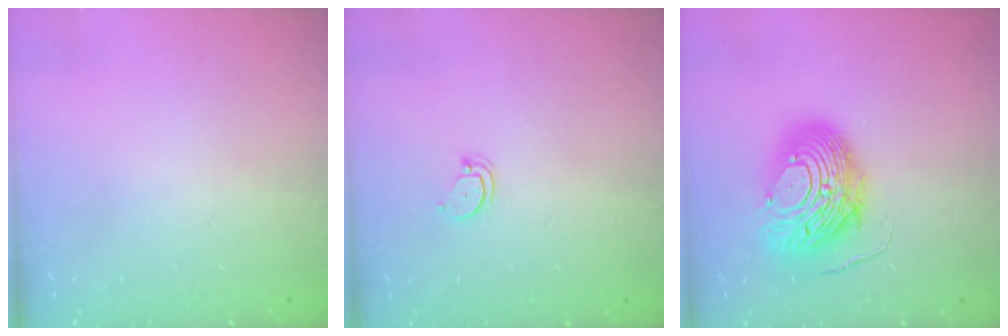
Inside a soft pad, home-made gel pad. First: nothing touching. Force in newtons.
{"total": 2.6, "press": 2.6, "slide": 0.0}
{"total": 13.5, "press": 13.4, "slide": 0.8}